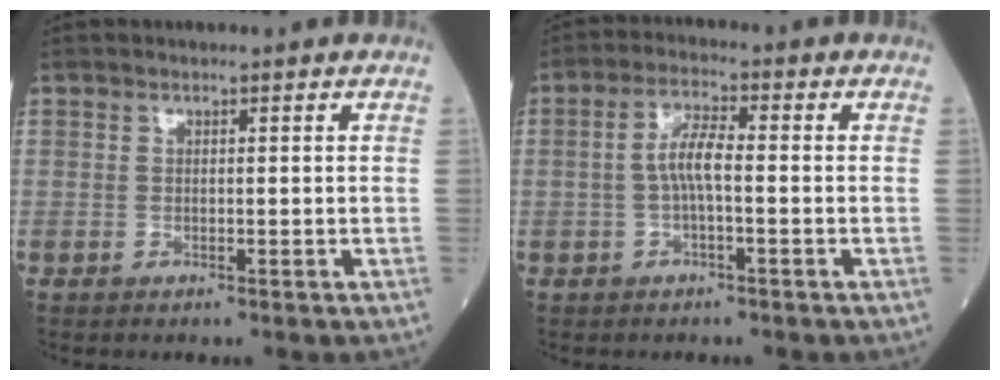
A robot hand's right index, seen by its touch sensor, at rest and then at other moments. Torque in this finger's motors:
{"motor_torque": [0.21, -0.07, 0.36, 0.13]}